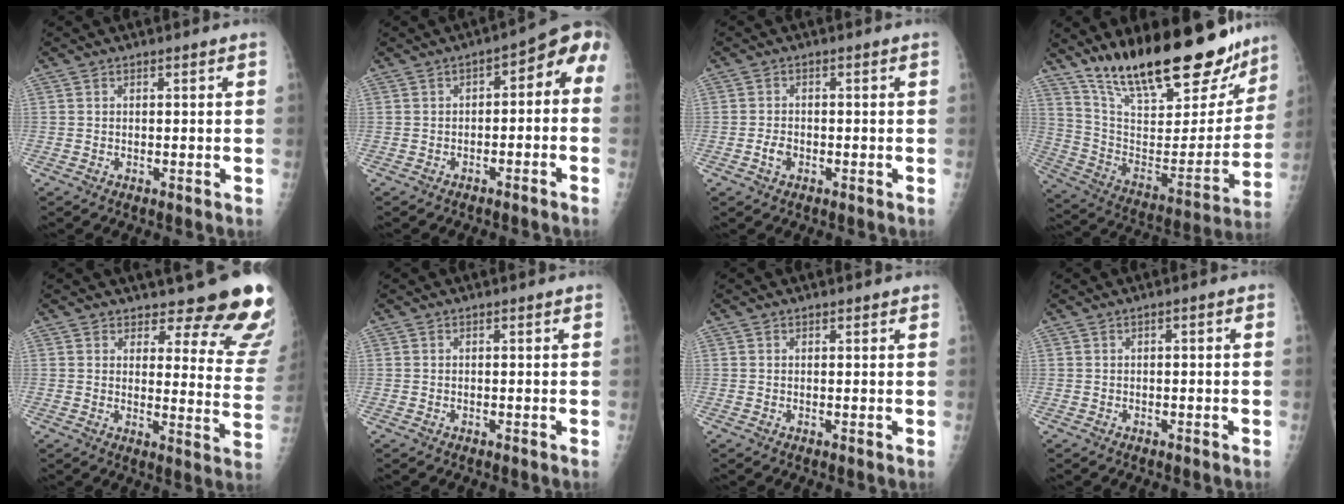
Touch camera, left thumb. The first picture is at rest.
{"total": 7.2, "force": [-2.3, 4.1, 5.5], "torque": [-0.042, 0.053, -0.039]}
{"total": 2.1, "force": [-0.8, 1.5, 1.3], "torque": [-0.020, 0.004, -0.017]}
{"total": 29.8, "force": [22.0, 9.8, 17.6], "torque": [-0.244, -0.086, 0.351]}
{"total": 15.8, "force": [13.9, 4.9, 5.7], "torque": [-0.015, -0.124, 0.142]}
{"total": 0.0}
{"total": 0.7, "force": [0.6, 0.4, 0.0], "torque": [0.004, -0.005, 0.005]}
{"total": 0.6, "force": [0.0, 0.2, 0.6], "torque": [-0.007, 0.002, -0.002]}